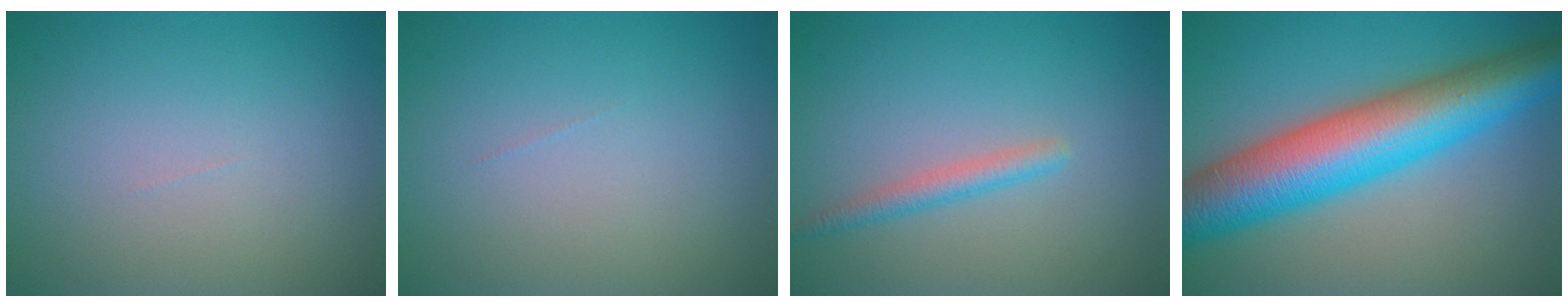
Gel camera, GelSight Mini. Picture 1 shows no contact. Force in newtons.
{"total": 0.0}
{"total": 1.8, "press": 1.8, "slide": 0.1}
{"total": 12.3, "press": 12.3, "slide": 0.1}